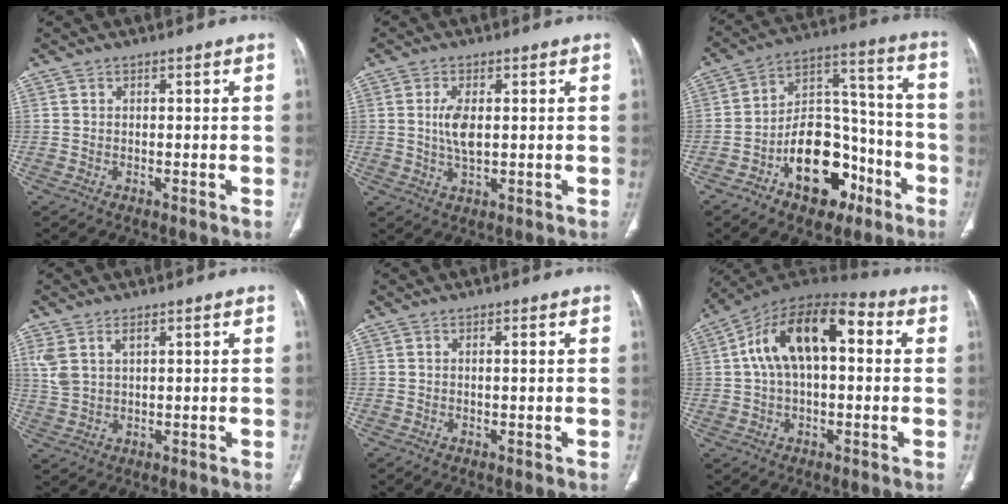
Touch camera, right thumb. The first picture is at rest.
{"total": 5.0, "force": [0.6, 2.2, 4.5], "torque": [-0.094, -0.005, 0.016]}
{"total": 17.8, "force": [-8.3, 11.0, 11.3], "torque": [-0.129, 0.080, -0.127]}
{"total": 5.2, "force": [2.4, 2.8, 3.7], "torque": [-0.086, -0.002, 0.059]}
{"total": 0.8, "force": [0.1, 0.1, 0.8], "torque": [-0.018, -0.001, 0.003]}
{"total": 17.5, "force": [3.3, 9.3, 14.5], "torque": [-0.234, 0.041, 0.046]}